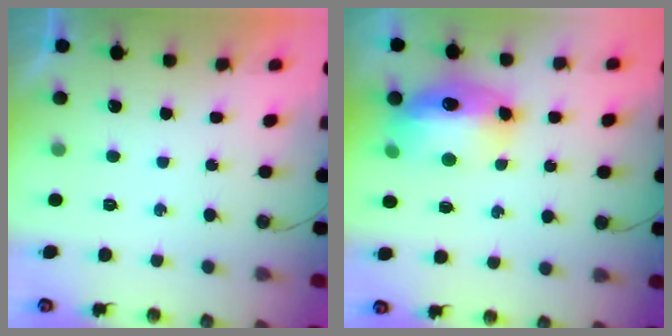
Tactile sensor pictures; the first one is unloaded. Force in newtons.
{"total": 14.4, "press": 14.4, "slide": 1.3}